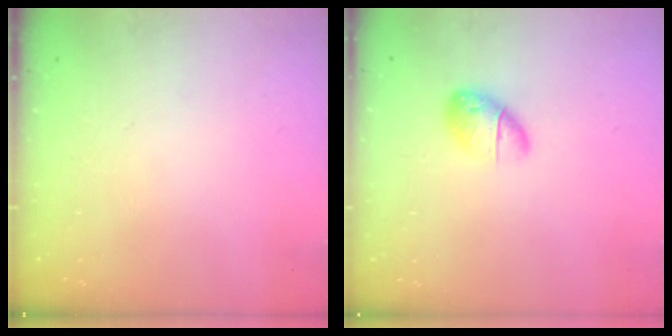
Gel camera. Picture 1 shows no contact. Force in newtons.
{"total": 8.5, "press": 8.2, "slide": 2.0}